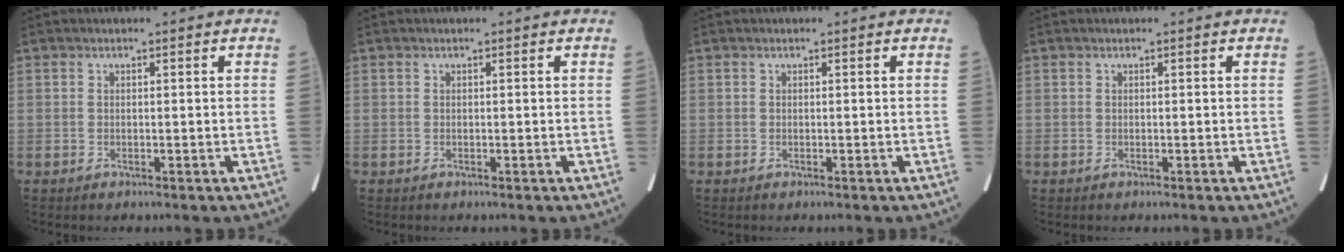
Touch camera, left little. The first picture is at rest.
{"total": 0.0}
{"total": 0.0}
{"total": 0.0}